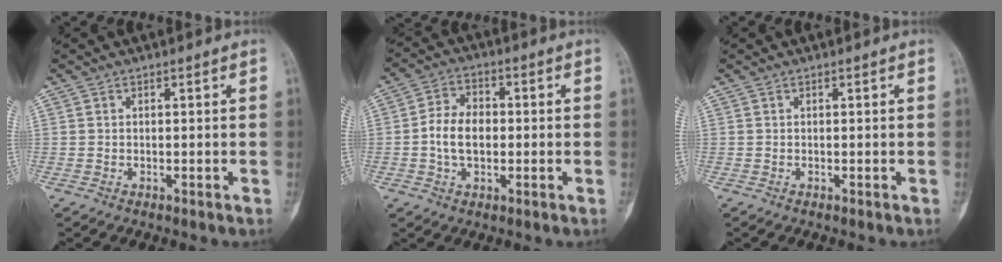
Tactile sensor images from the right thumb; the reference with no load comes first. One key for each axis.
{"total": 7.8, "fx": -0.6, "fy": 5.3, "fz": 5.7, "tx": -0.092, "ty": 0.018, "tz": -0.017}
{"total": 0.0}